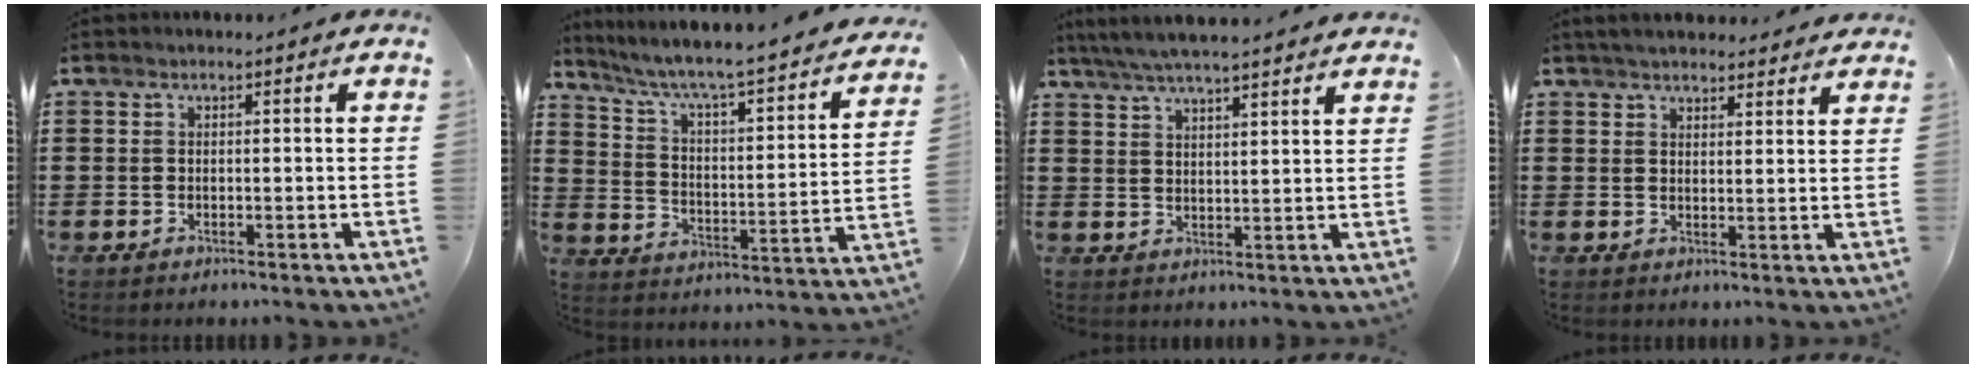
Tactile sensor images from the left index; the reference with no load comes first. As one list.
[{"total": 4.5, "force": [3.7, 0.0, 2.7], "torque": [-0.071, -0.043, 0.050]}, {"total": 5.0, "force": [4.7, -0.2, 1.8], "torque": [-0.048, -0.019, 0.083]}, {"total": 3.8, "force": [3.7, 0.4, 0.8], "torque": [-0.024, -0.007, 0.069]}]